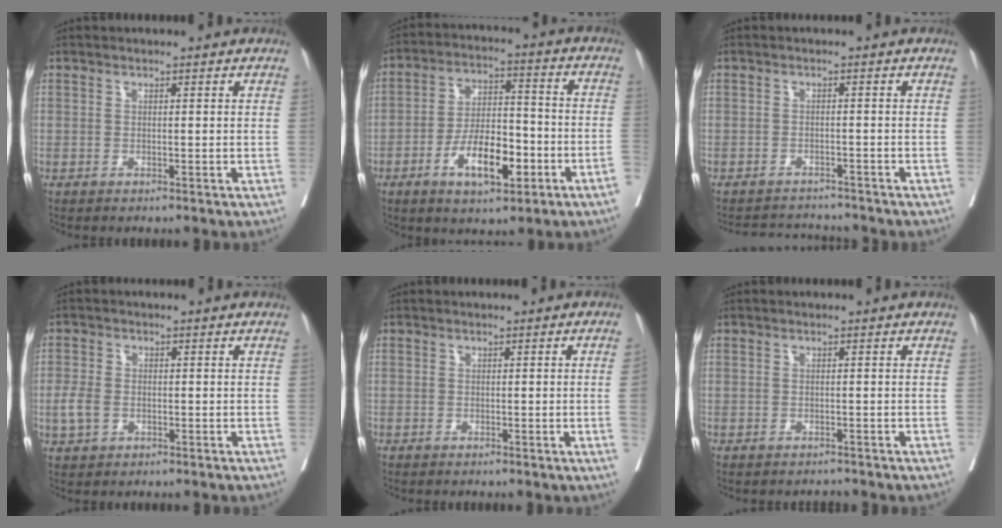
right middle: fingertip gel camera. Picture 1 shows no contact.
{"total": 10.1, "force": [-4.4, 3.3, 8.5], "torque": [-0.150, 0.008, -0.076]}
{"total": 5.2, "force": [-5.2, -0.1, -0.1], "torque": [0.005, 0.000, -0.080]}
{"total": 3.4, "force": [-0.8, 2.3, 2.3], "torque": [-0.059, 0.003, -0.014]}
{"total": 2.5, "force": [-0.3, -1.0, 2.3], "torque": [-0.033, -0.004, 0.001]}
{"total": 0.8, "force": [-0.8, 0.1, -0.2], "torque": [0.001, -0.004, -0.014]}